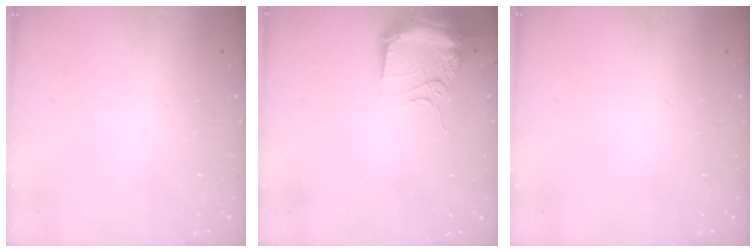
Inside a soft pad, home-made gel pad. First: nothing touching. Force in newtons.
{"total": 14.7, "press": 10.7, "slide": 10.1}
{"total": 0.0}